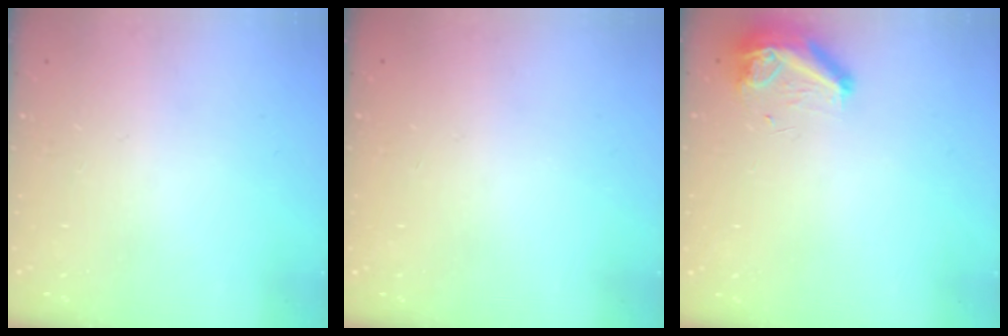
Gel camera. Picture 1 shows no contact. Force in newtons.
{"total": 0.0}
{"total": 8.4, "press": 8.2, "slide": 1.9}